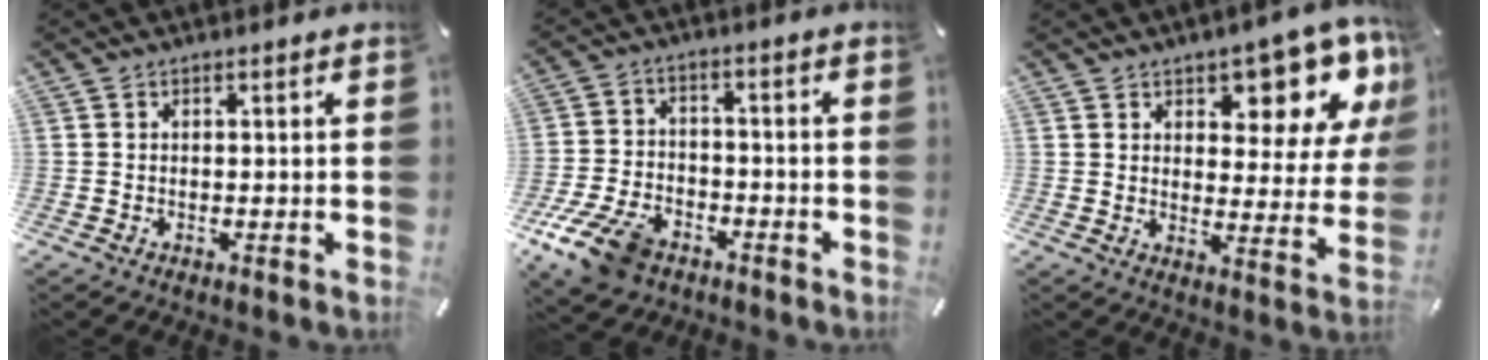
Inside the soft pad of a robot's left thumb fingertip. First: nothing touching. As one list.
[{"total": 11.2, "force": [-7.0, 6.6, 5.6], "torque": [-0.119, 0.037, -0.129]}, {"total": 11.1, "force": [8.0, 4.8, 6.0], "torque": [-0.065, -0.070, 0.131]}]